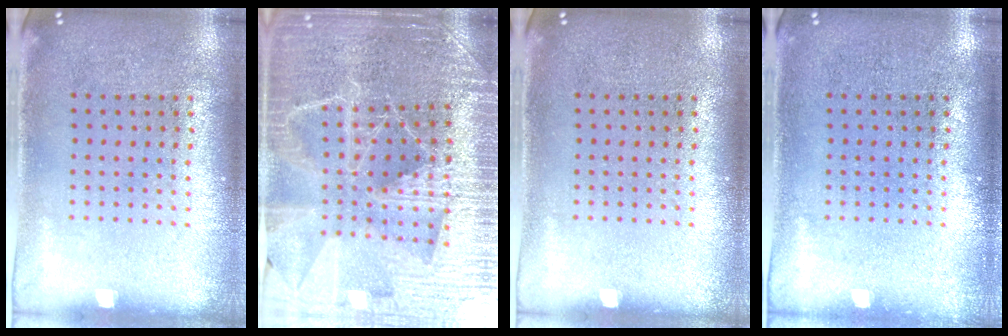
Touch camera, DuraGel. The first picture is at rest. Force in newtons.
{"total": 4.8, "press": 4.5, "slide": 1.7}
{"total": 0.0}
{"total": 0.6, "press": 0.6, "slide": 0.1}